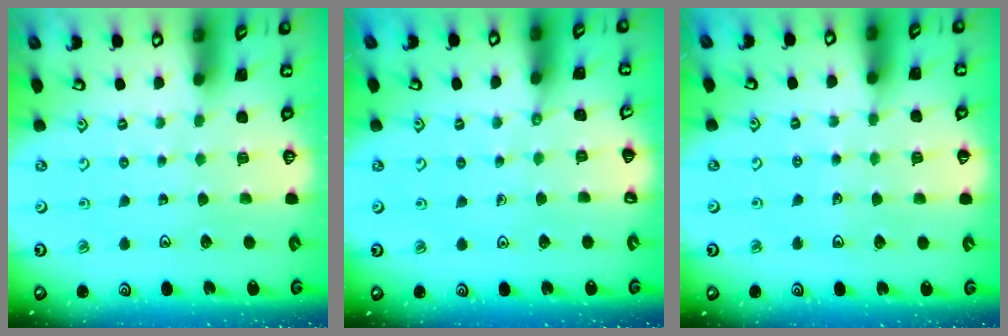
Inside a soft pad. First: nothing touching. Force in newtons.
{"total": 3.3, "press": 3.3, "slide": 0.2}
{"total": 3.2, "press": 2.4, "slide": 2.2}